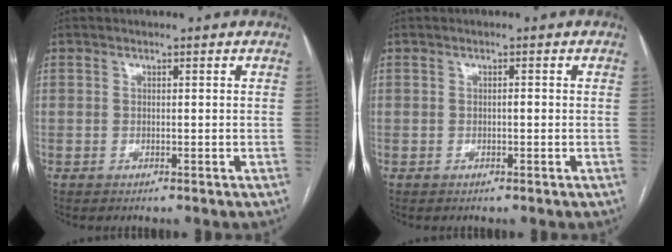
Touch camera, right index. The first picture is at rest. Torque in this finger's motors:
{"motor_torque": [0.29, 0.06, 0.04, 0.02]}